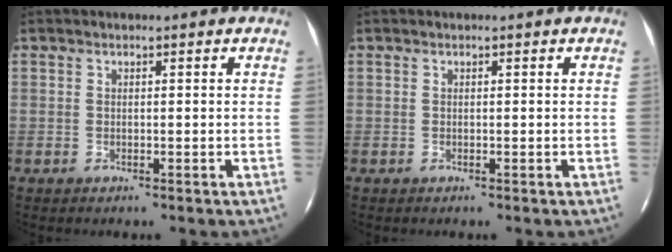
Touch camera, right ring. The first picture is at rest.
{"total": 0.0}